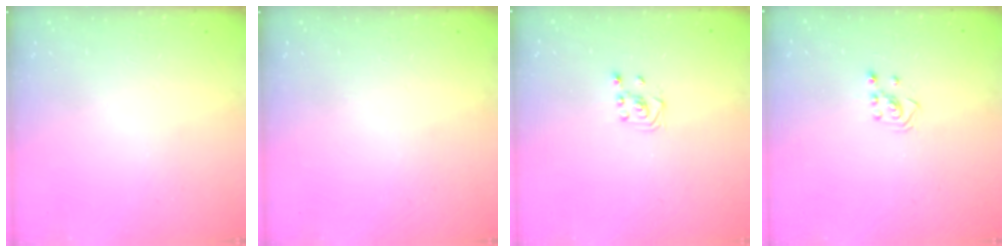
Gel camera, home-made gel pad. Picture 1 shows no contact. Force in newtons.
{"total": 0.0}
{"total": 2.3, "press": 2.2, "slide": 0.8}
{"total": 2.3, "press": 2.2, "slide": 0.8}